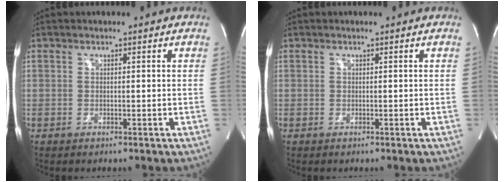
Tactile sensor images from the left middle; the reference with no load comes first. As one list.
[{"total": 0.0}]